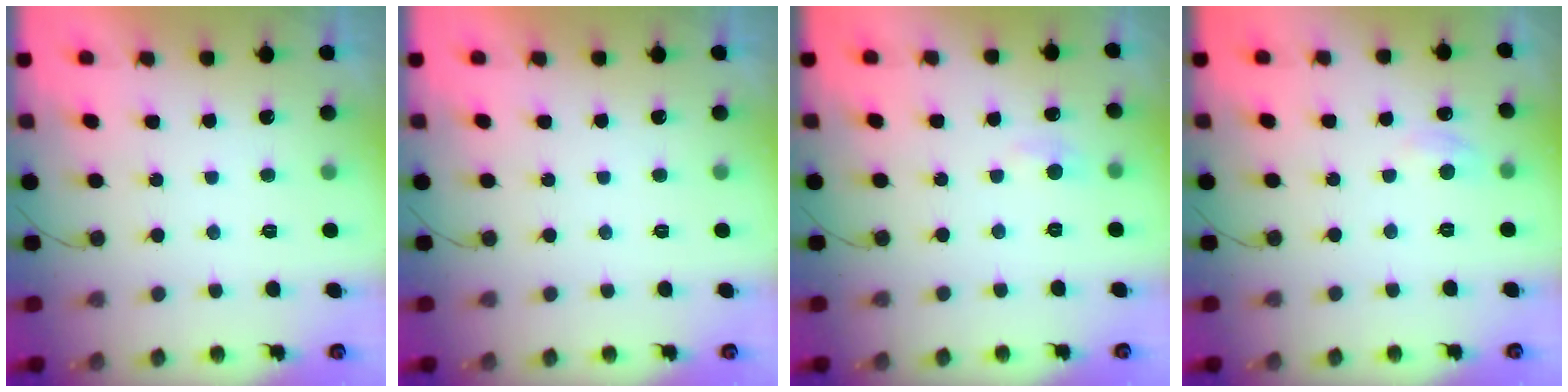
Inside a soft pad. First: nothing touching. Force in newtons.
{"total": 0.0}
{"total": 4.9, "press": 4.8, "slide": 0.8}
{"total": 5.5, "press": 5.5, "slide": 0.7}